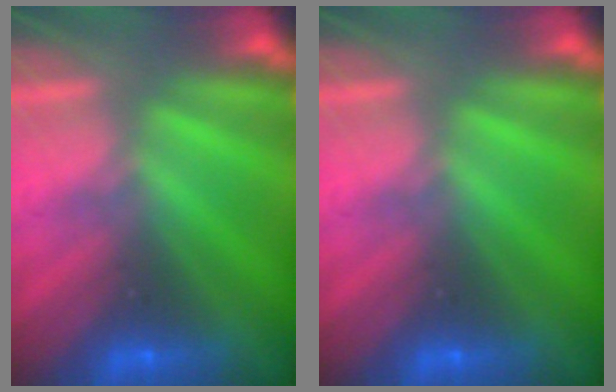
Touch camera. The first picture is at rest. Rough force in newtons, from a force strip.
{"total": 0.0}